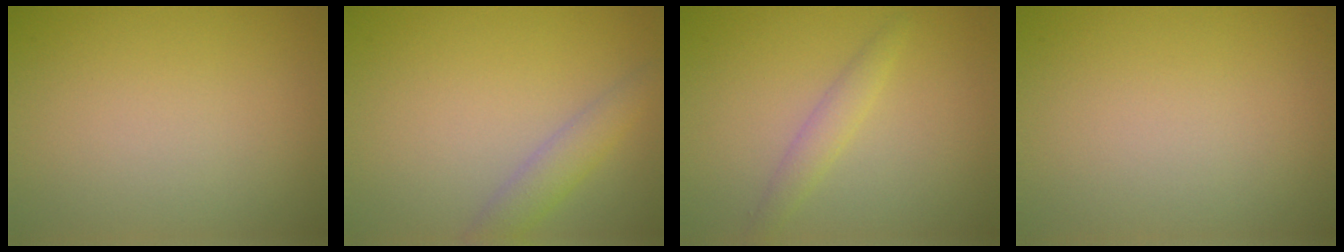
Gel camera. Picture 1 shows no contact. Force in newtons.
{"total": 2.4, "press": 2.4, "slide": 0.1}
{"total": 1.7, "press": 1.7, "slide": 0.1}
{"total": 0.0}